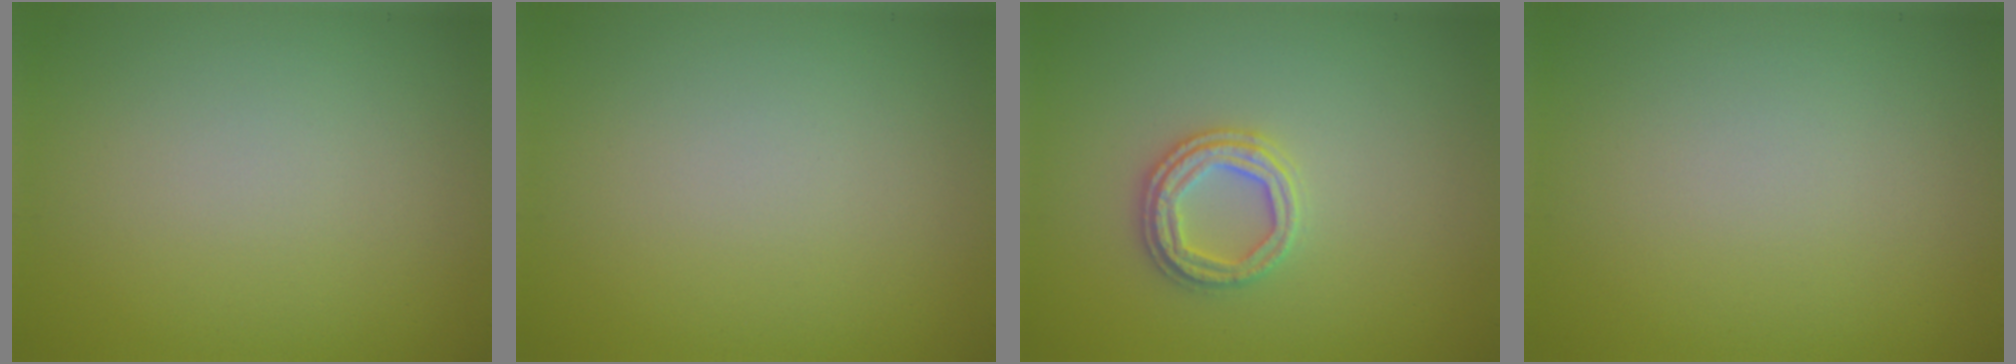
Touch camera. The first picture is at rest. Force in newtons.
{"total": 0.0}
{"total": 2.6, "press": 2.5, "slide": 0.3}
{"total": 0.0}